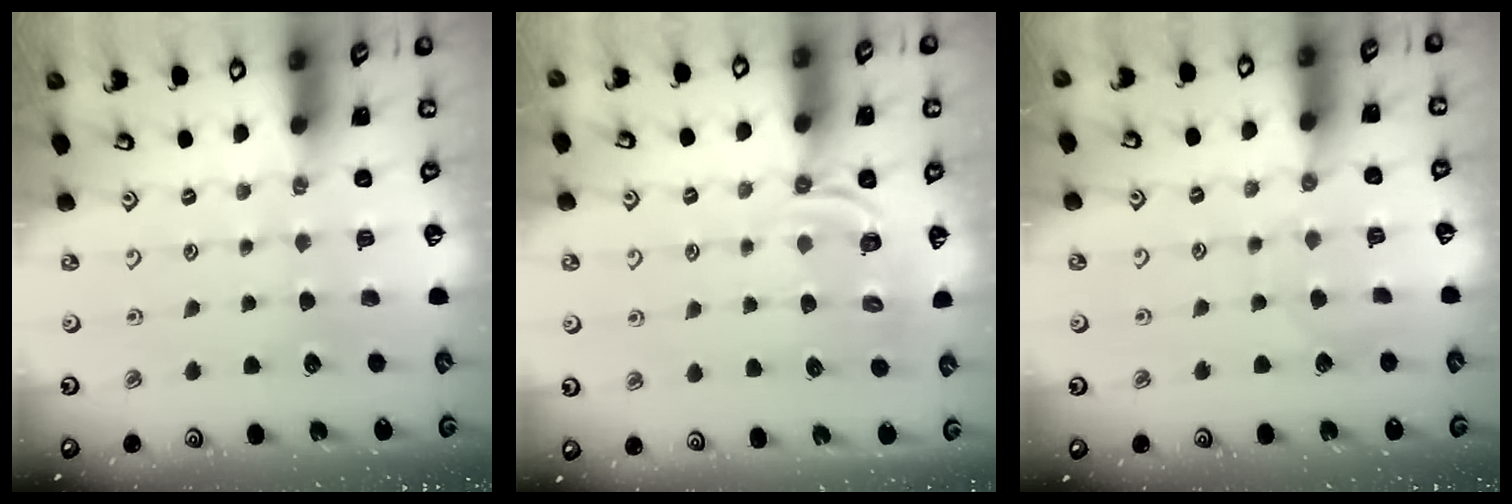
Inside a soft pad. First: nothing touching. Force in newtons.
{"total": 4.4, "press": 3.8, "slide": 2.1}
{"total": 4.1, "press": 4.1, "slide": 0.4}